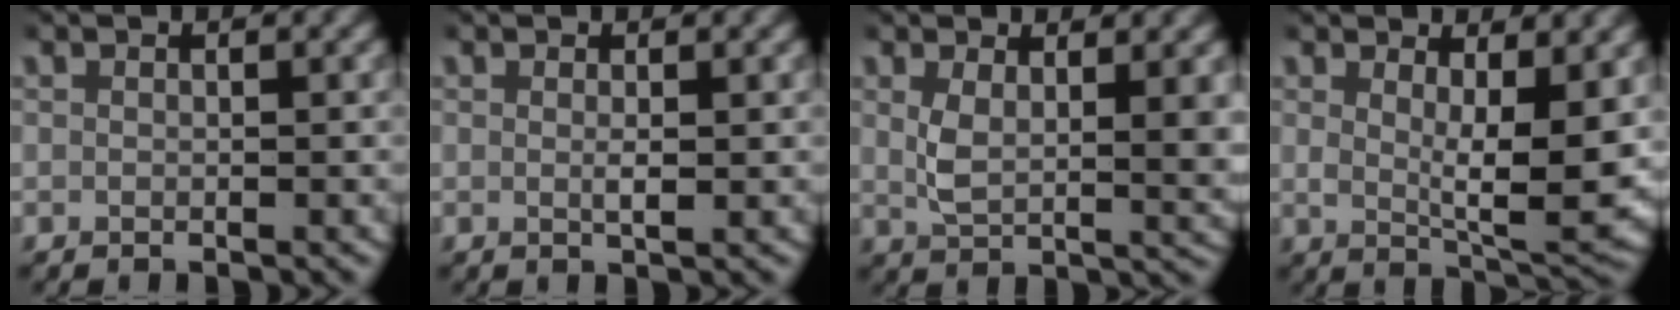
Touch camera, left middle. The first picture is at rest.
{"total": 1.0, "force": [0.2, 0.0, 0.9], "torque": [-0.018, -0.006, 0.006]}
{"total": 4.2, "force": [1.4, 1.5, 3.7], "torque": [-0.062, -0.014, 0.030]}
{"total": 5.3, "force": [1.6, 1.3, 4.9], "torque": [-0.076, -0.021, 0.029]}